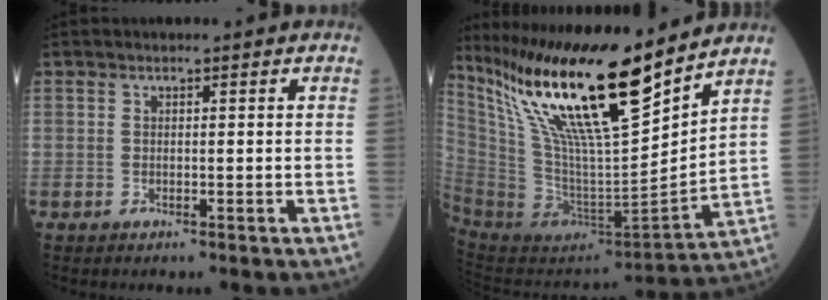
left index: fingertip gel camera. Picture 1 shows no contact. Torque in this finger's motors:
{"motor_torque": [1.10, -1.04, 1.05, 0.21]}